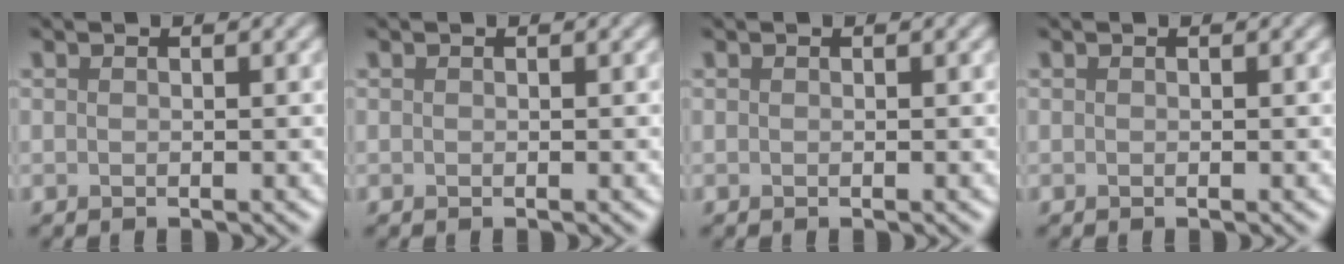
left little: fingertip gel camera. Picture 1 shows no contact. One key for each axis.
{"total": 0.0}
{"total": 0.0}
{"total": 0.0}